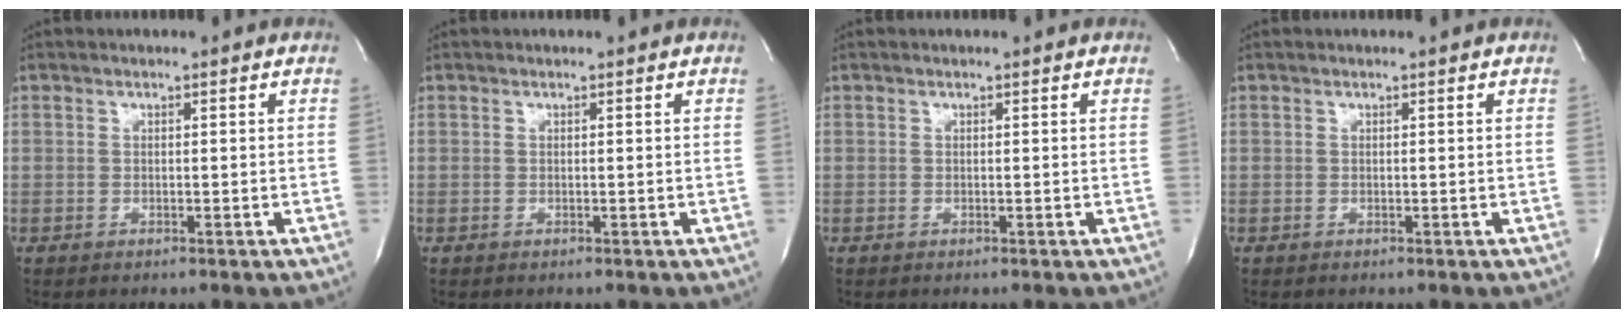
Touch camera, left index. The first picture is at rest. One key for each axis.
{"total": 0.0}
{"total": 0.0}
{"total": 0.0}